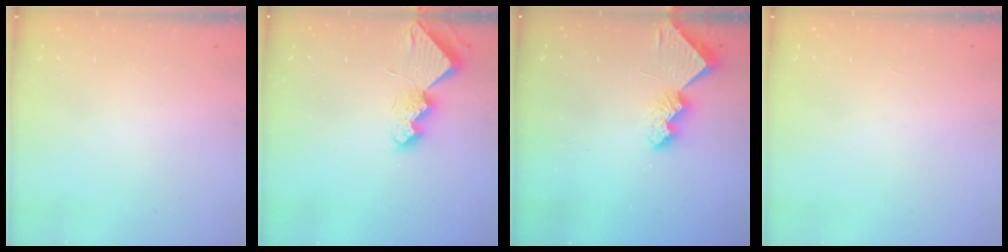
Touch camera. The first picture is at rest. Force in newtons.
{"total": 10.0, "press": 9.9, "slide": 1.0}
{"total": 7.8, "press": 7.8, "slide": 0.9}
{"total": 0.0}